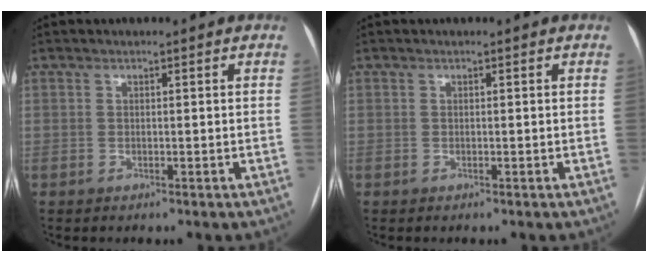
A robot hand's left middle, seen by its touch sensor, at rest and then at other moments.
{"total": 0.0}